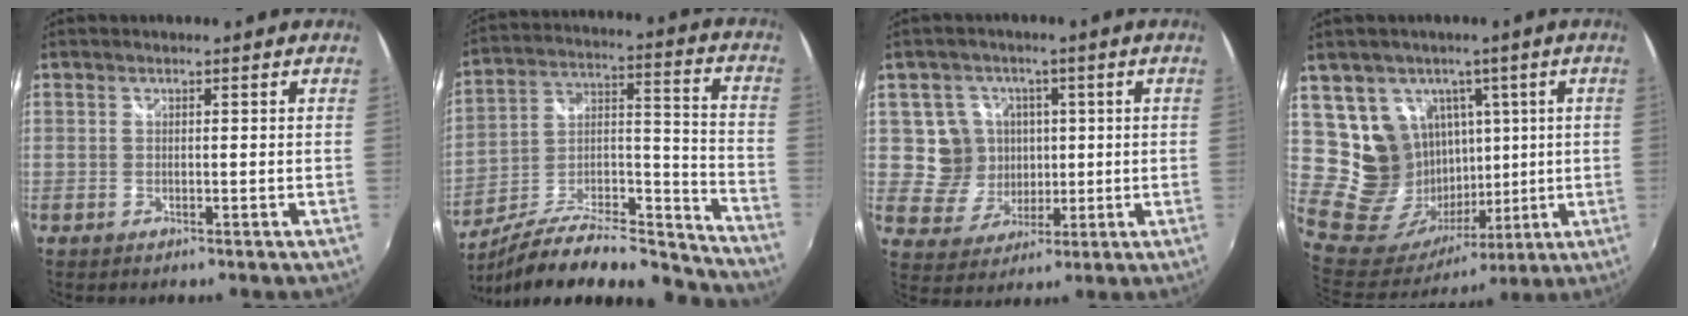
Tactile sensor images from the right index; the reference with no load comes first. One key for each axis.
{"total": 22.0, "fx": -18.4, "fy": 5.8, "fz": 10.6, "tx": -0.162, "ty": 0.014, "tz": -0.286}
{"total": 8.6, "fx": 1.3, "fy": 8.4, "fz": 1.6, "tx": -0.053, "ty": 0.014, "tz": 0.031}
{"total": 16.3, "fx": 6.2, "fy": 14.1, "fz": 5.2, "tx": -0.142, "ty": 0.013, "tz": 0.140}